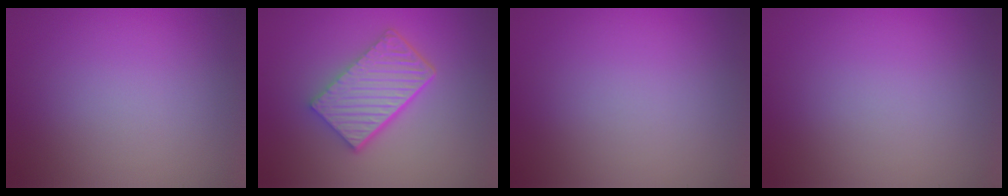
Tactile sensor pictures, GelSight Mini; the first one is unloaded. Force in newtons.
{"total": 6.0, "press": 4.3, "slide": 4.2}
{"total": 0.0}
{"total": 0.0}